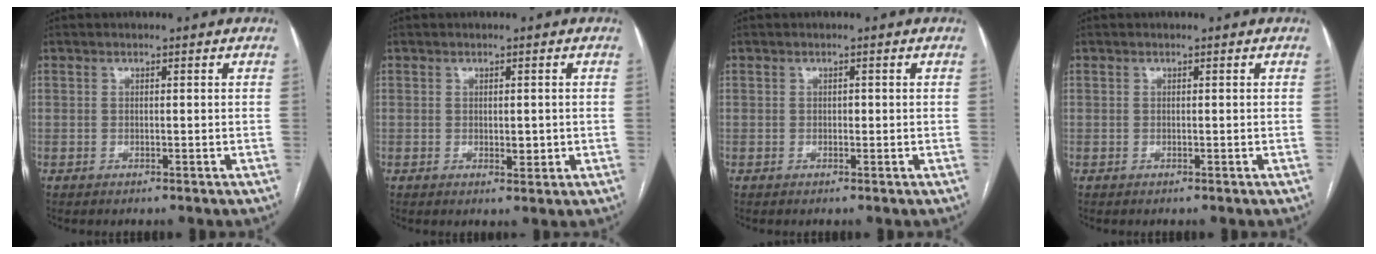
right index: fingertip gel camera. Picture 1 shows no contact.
{"total": 2.0, "force": [-0.1, 1.1, 1.7], "torque": [-0.024, -0.002, 0.006]}
{"total": 0.5, "force": [0.0, 0.4, 0.4], "torque": [-0.003, 0.002, -0.002]}
{"total": 0.0}